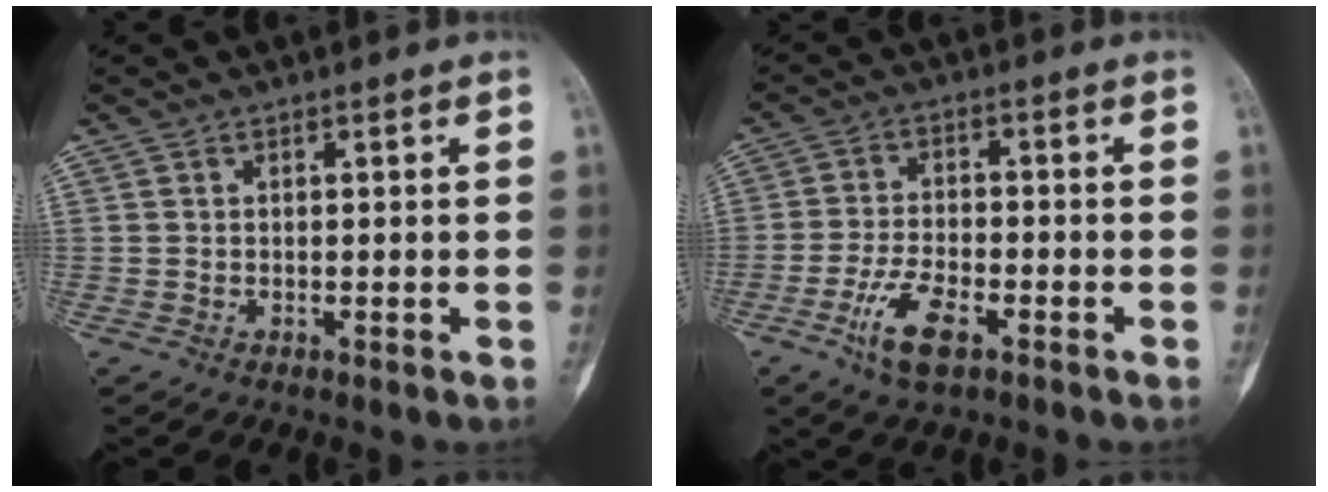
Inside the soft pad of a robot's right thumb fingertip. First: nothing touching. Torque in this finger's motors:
{"motor_torque": [0.22, 0.15, 0.02, 0.14, 0.18]}